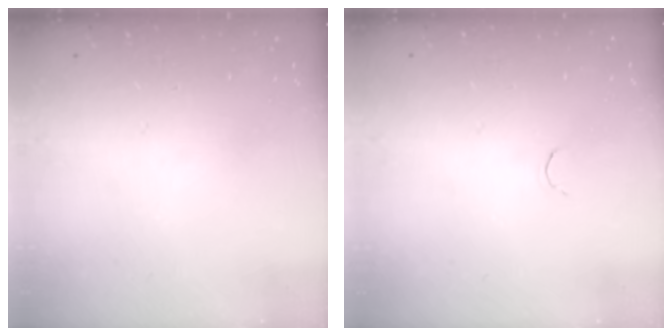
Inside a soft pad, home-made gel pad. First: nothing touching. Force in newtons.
{"total": 1.8, "press": 1.7, "slide": 0.4}